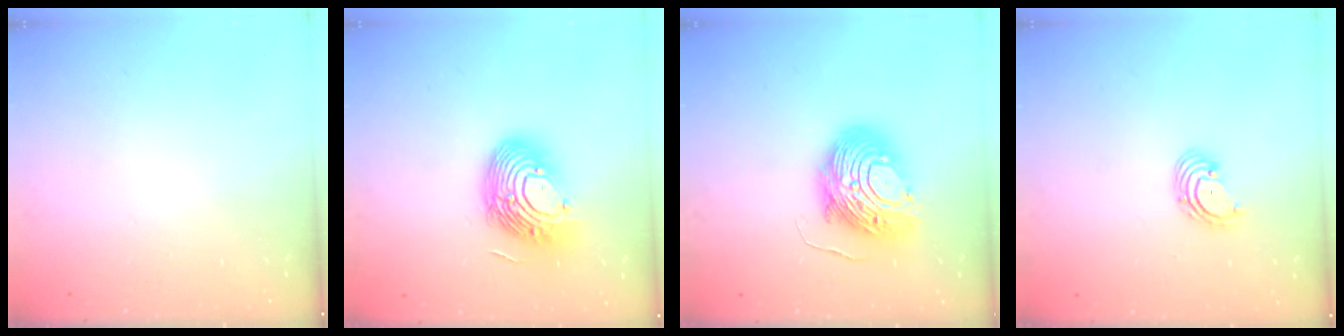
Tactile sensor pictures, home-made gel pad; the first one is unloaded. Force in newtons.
{"total": 15.1, "press": 14.8, "slide": 2.7}
{"total": 11.6, "press": 11.6, "slide": 0.9}
{"total": 2.9, "press": 2.9, "slide": 0.3}